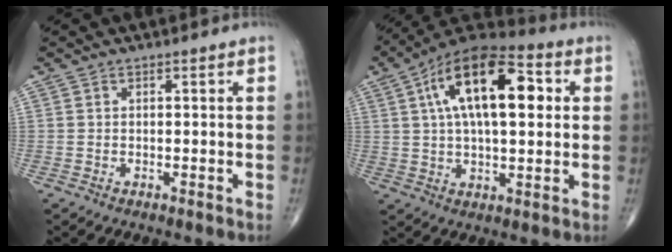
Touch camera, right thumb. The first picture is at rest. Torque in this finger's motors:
{"motor_torque": [0.71, 4.30, 1.84, 0.39, 0.21]}